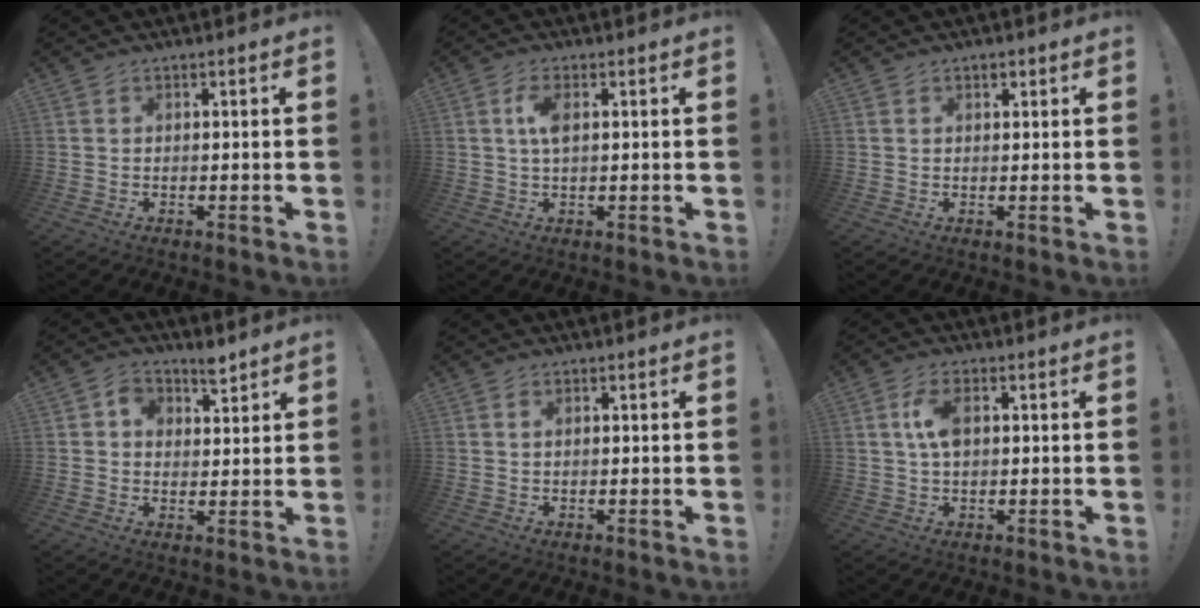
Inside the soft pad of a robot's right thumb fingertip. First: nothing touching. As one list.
[{"total": 4.8, "force": [1.0, 1.9, 4.3], "torque": [-0.086, 0.001, 0.013]}, {"total": 1.1, "force": [0.8, 0.7, 0.5], "torque": [-0.005, -0.002, 0.013]}, {"total": 5.7, "force": [3.2, 4.1, 2.3], "torque": [-0.018, -0.018, 0.054]}, {"total": 0.6, "force": [0.3, 0.2, 0.5], "torque": [-0.010, 0.002, 0.004]}, {"total": 5.4, "force": [0.8, 2.8, 4.6], "torque": [-0.080, 0.000, 0.010]}]